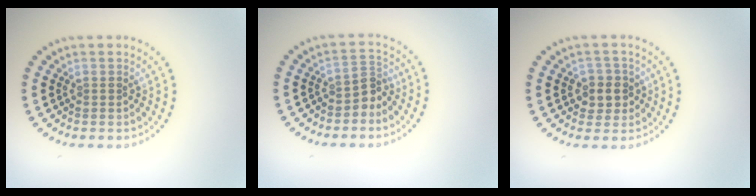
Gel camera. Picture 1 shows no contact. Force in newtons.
{"total": 2.1, "press": 1.5, "slide": 1.4}
{"total": 2.3, "press": 2.1, "slide": 1.0}